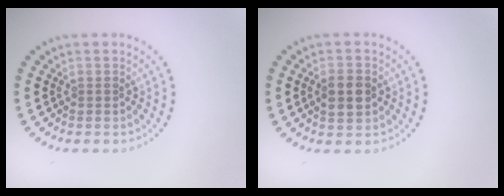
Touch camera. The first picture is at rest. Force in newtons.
{"total": 2.8, "press": 2.8, "slide": 0.1}